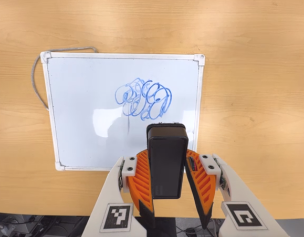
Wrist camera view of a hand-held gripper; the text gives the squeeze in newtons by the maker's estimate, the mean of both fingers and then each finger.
{"total": 6.9, "left": 5.7, "right": 8.1}